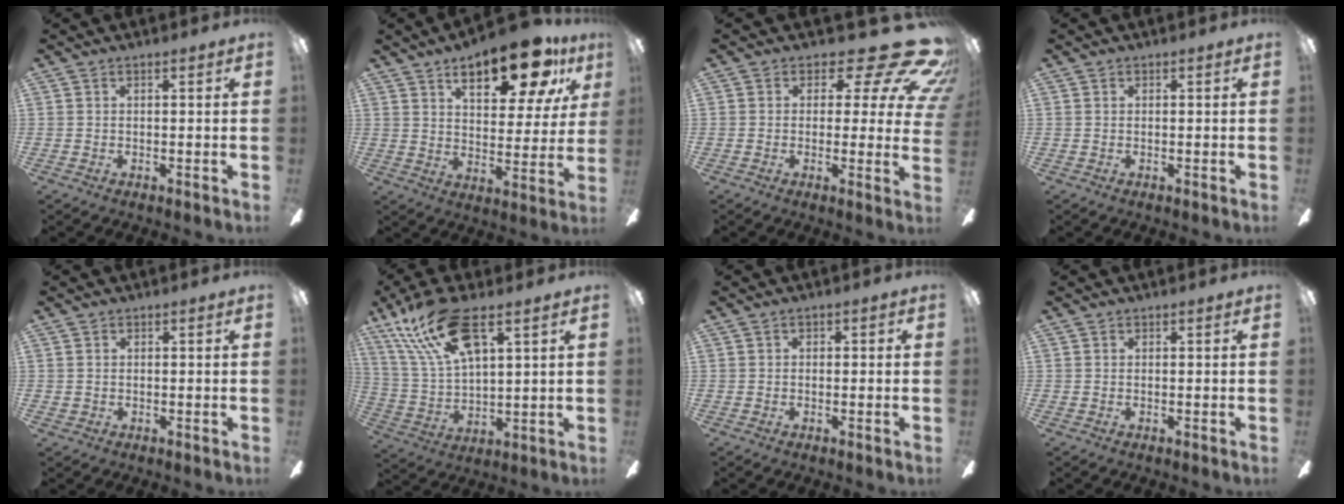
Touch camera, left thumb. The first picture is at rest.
{"total": 18.8, "force": [10.9, 7.7, 13.2], "torque": [-0.182, -0.046, 0.173]}
{"total": 14.4, "force": [8.7, 5.9, 9.8], "torque": [-0.133, -0.063, 0.147]}
{"total": 0.0}
{"total": 1.0, "force": [0.2, 1.0, 0.2], "torque": [-0.004, 0.004, 0.002]}
{"total": 18.1, "force": [10.4, 6.9, 13.1], "torque": [-0.261, -0.034, 0.179]}
{"total": 1.0, "force": [-0.4, 0.9, 0.4], "torque": [-0.007, 0.007, -0.009]}
{"total": 0.0}